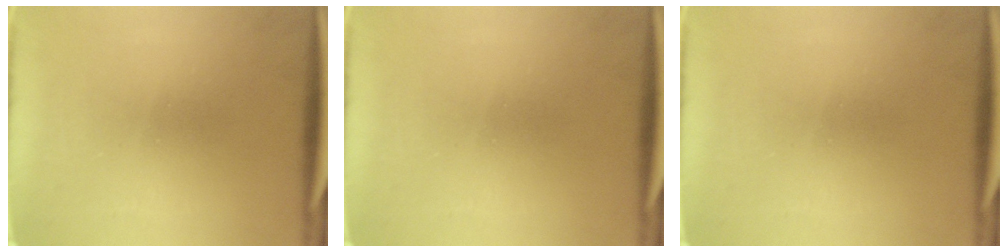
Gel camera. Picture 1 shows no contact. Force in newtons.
{"total": 0.0}
{"total": 0.0}